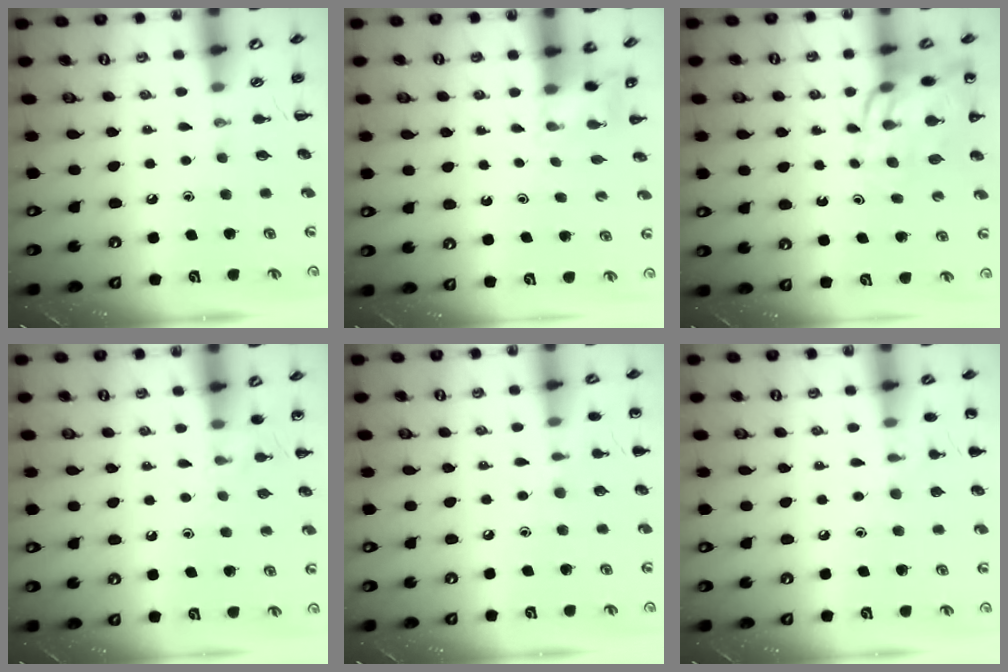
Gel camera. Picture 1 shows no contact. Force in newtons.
{"total": 3.0, "press": 2.8, "slide": 1.0}
{"total": 12.3, "press": 11.8, "slide": 3.6}
{"total": 5.3, "press": 5.0, "slide": 1.7}
{"total": 4.8, "press": 4.6, "slide": 1.5}
{"total": 6.0, "press": 5.8, "slide": 1.7}